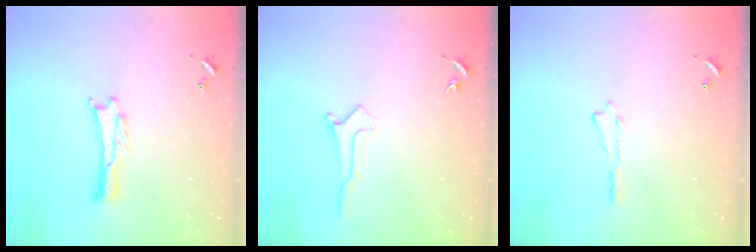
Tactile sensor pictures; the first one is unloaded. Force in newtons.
{"total": 0.0}
{"total": 0.0}